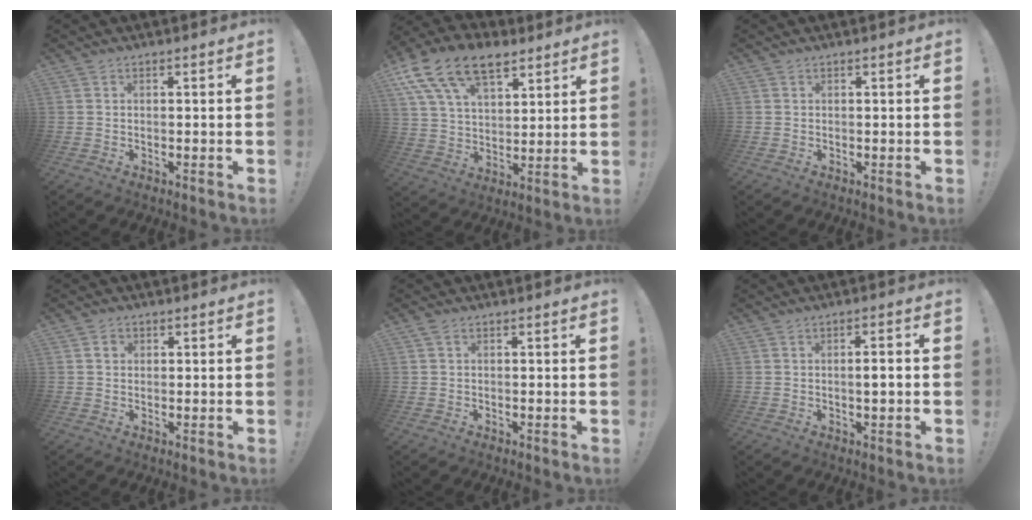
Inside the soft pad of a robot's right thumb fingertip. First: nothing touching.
{"total": 17.1, "force": [10.3, 9.6, 9.7], "torque": [-0.170, -0.049, 0.190]}
{"total": 0.0}
{"total": 2.0, "force": [0.5, 1.7, 0.9], "torque": [-0.009, 0.002, 0.007]}
{"total": 0.7, "force": [0.4, 0.4, 0.5], "torque": [-0.011, 0.002, 0.006]}
{"total": 3.2, "force": [-0.3, 0.2, 3.2], "torque": [-0.048, -0.002, -0.011]}